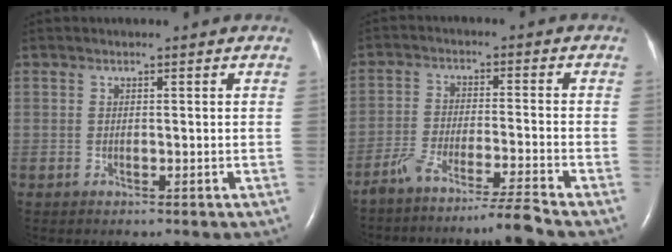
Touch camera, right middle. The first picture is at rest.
{"total": 7.2, "force": [-6.3, -2.2, 2.7], "torque": [-0.048, -0.011, -0.112]}